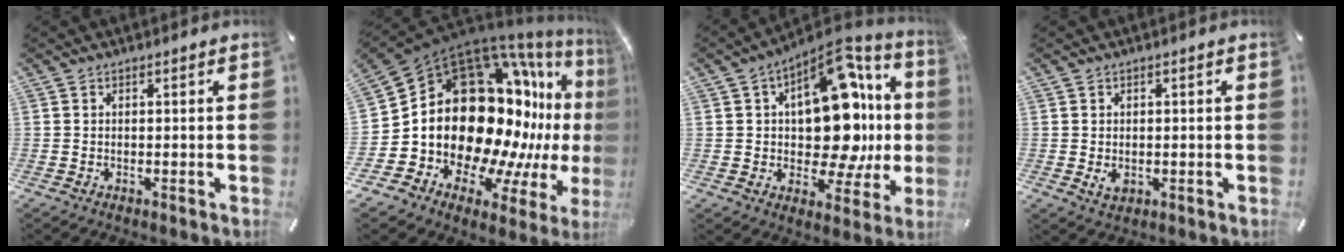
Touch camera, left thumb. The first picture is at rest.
{"total": 26.3, "force": [3.1, 18.6, 18.3], "torque": [-0.232, -0.127, 0.111]}
{"total": 20.9, "force": [3.4, 12.3, 16.5], "torque": [-0.237, -0.043, 0.054]}
{"total": 2.3, "force": [-0.4, 1.8, 1.4], "torque": [-0.023, -0.003, -0.009]}